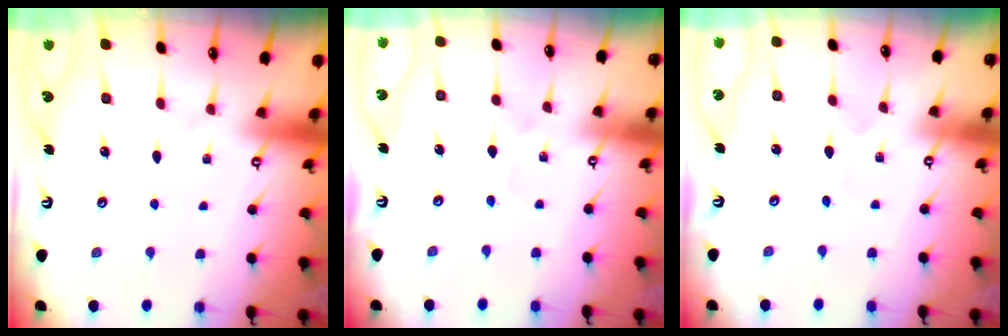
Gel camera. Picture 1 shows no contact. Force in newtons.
{"total": 2.8, "press": 2.6, "slide": 0.9}
{"total": 1.0, "press": 1.0, "slide": 0.0}